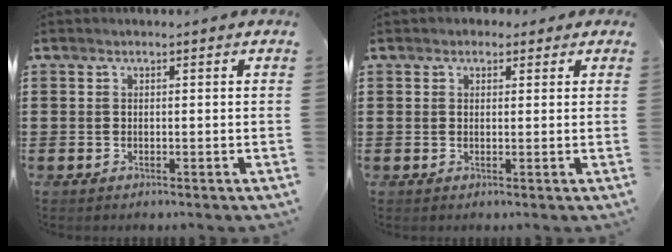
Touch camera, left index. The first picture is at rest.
{"total": 1.6, "force": [1.0, 1.2, 0.4], "torque": [-0.004, 0.005, 0.015]}